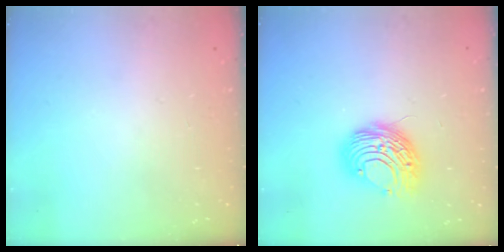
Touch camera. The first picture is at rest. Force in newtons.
{"total": 9.9, "press": 9.9, "slide": 0.4}